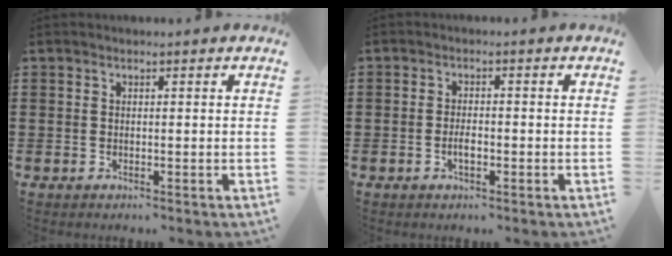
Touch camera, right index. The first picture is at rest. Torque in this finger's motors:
{"motor_torque": [1.09, 1.05, 0.15, 0.06]}